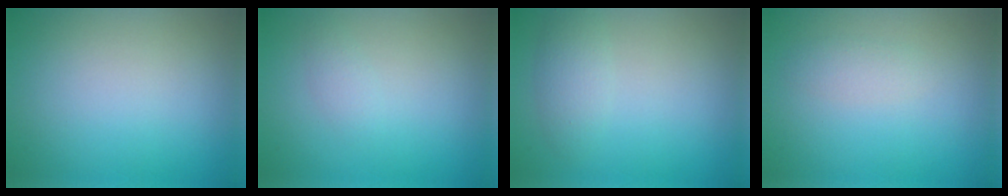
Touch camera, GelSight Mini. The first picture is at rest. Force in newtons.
{"total": 1.1, "press": 1.1, "slide": 0.0}
{"total": 2.0, "press": 2.0, "slide": 0.0}
{"total": 1.2, "press": 1.2, "slide": 0.1}